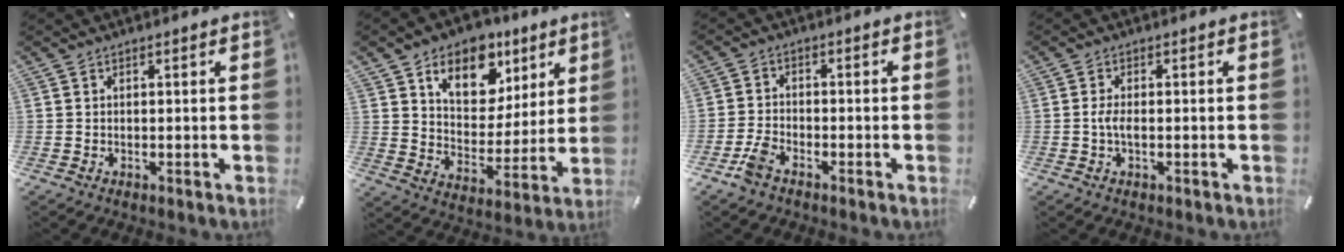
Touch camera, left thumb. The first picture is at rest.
{"total": 13.7, "force": [8.4, 9.3, 5.5], "torque": [-0.075, -0.052, 0.149]}
{"total": 4.2, "force": [-2.9, 2.5, 1.8], "torque": [-0.046, 0.011, -0.057]}
{"total": 2.6, "force": [-0.5, 0.8, 2.4], "torque": [-0.057, -0.002, -0.014]}